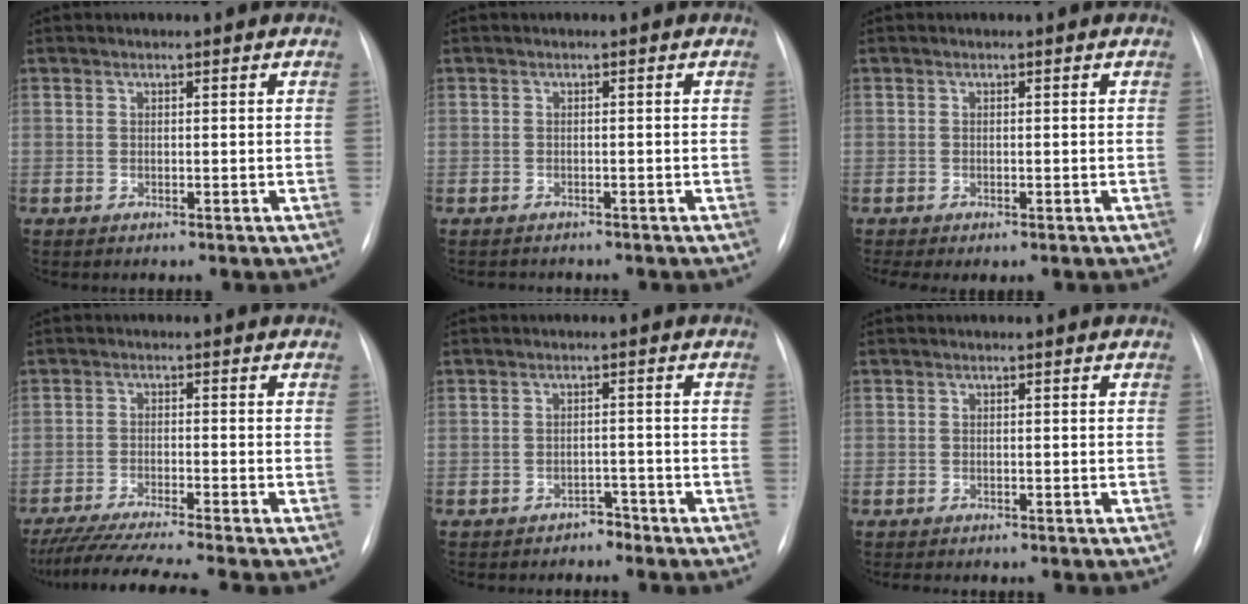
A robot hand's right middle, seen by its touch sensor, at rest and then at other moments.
{"total": 2.3, "force": [-2.0, 1.1, 0.0], "torque": [-0.004, 0.000, -0.030]}
{"total": 1.5, "force": [-1.0, 0.7, 0.9], "torque": [-0.011, -0.002, -0.012]}
{"total": 10.9, "force": [-9.4, -1.3, 5.4], "torque": [-0.081, -0.025, -0.152]}
{"total": 2.0, "force": [-1.8, 0.9, -0.1], "torque": [0.004, 0.002, -0.024]}
{"total": 1.3, "force": [-1.1, 0.7, 0.3], "torque": [-0.008, 0.000, -0.016]}